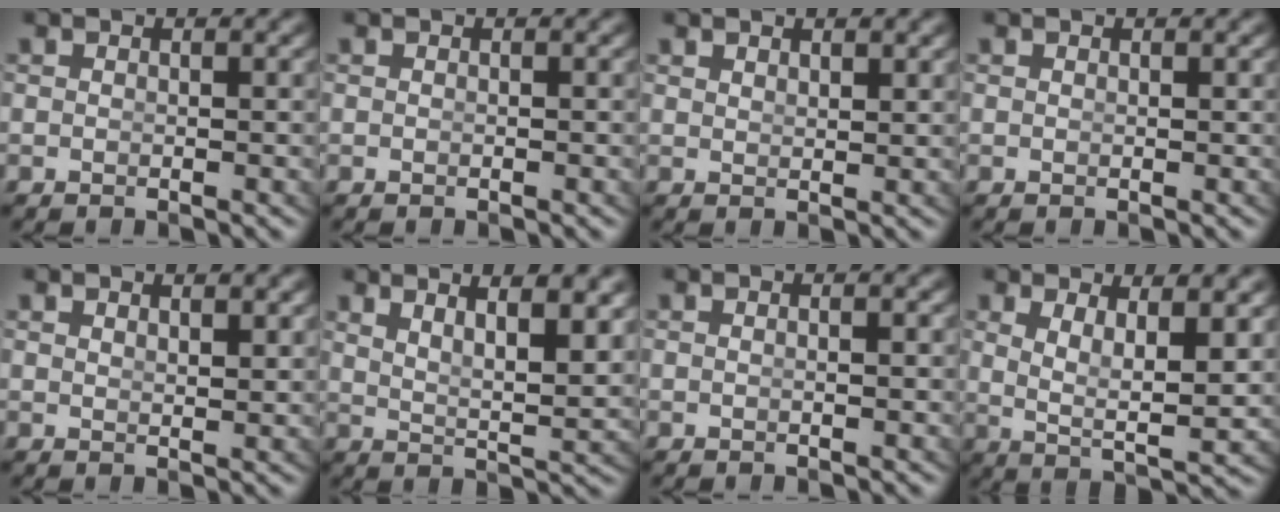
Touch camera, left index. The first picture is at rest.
{"total": 0.0}
{"total": 1.1, "force": [1.0, -0.5, 0.3], "torque": [0.002, -0.009, 0.027]}
{"total": 0.0}
{"total": 1.1, "force": [0.8, -0.5, 0.5], "torque": [-0.005, -0.010, 0.023]}
{"total": 6.7, "force": [3.8, 2.2, 5.1], "torque": [-0.067, 0.000, 0.061]}
{"total": 0.7, "force": [-0.2, -0.4, 0.5], "torque": [-0.007, -0.004, 0.000]}
{"total": 5.0, "force": [1.4, 1.7, 4.5], "torque": [-0.082, -0.024, 0.034]}